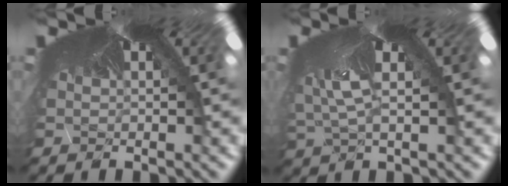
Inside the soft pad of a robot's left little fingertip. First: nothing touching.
{"total": 2.6, "force": [-2.6, -0.4, -0.3], "torque": [-0.014, -0.044, -0.015]}